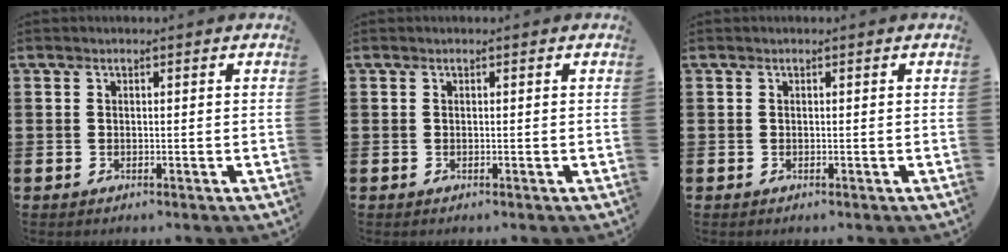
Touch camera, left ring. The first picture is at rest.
{"total": 0.0}
{"total": 0.0}